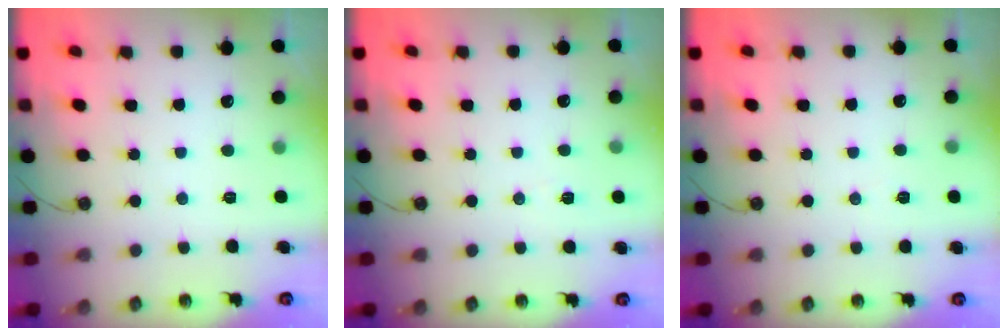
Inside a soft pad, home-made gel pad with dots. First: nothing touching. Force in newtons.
{"total": 3.3, "press": 3.0, "slide": 1.5}
{"total": 4.8, "press": 2.1, "slide": 4.3}